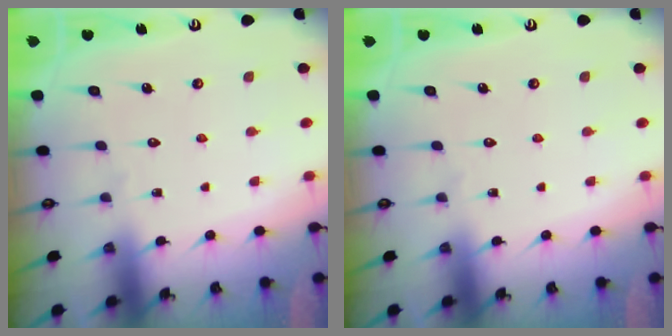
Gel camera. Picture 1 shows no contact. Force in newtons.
{"total": 0.0}